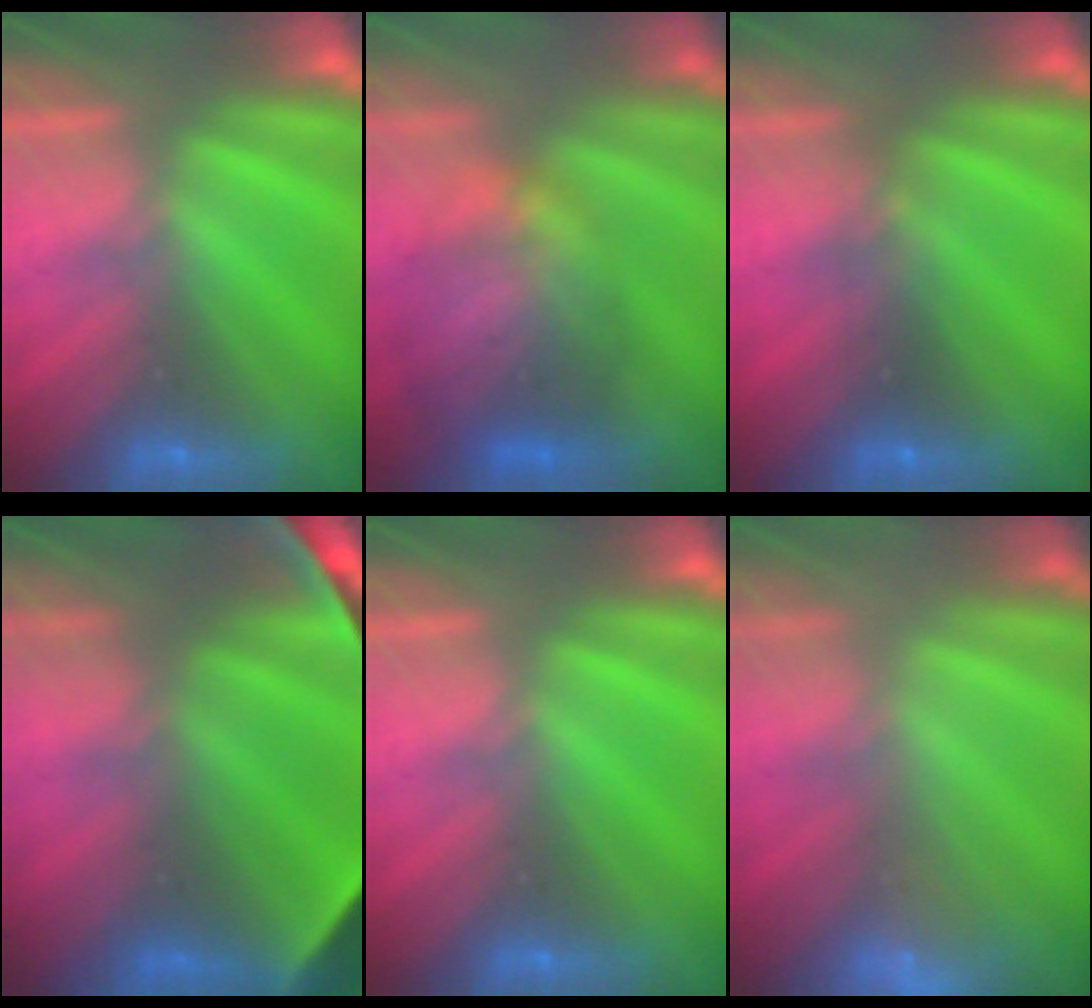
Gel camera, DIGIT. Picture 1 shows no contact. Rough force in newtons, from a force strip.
{"total": 8.5}
{"total": 2.3}
{"total": 11.0}
{"total": 0.0}
{"total": 2.3}